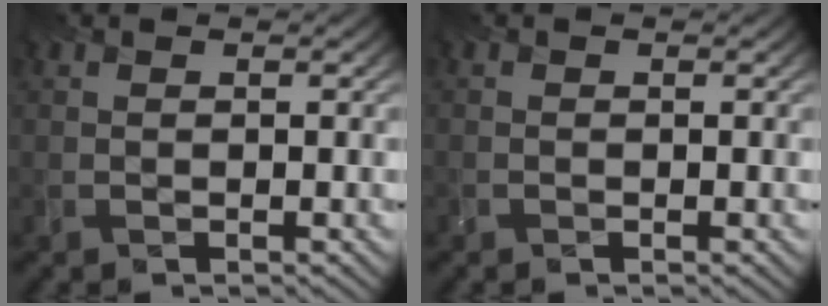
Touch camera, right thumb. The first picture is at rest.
{"total": 0.0}